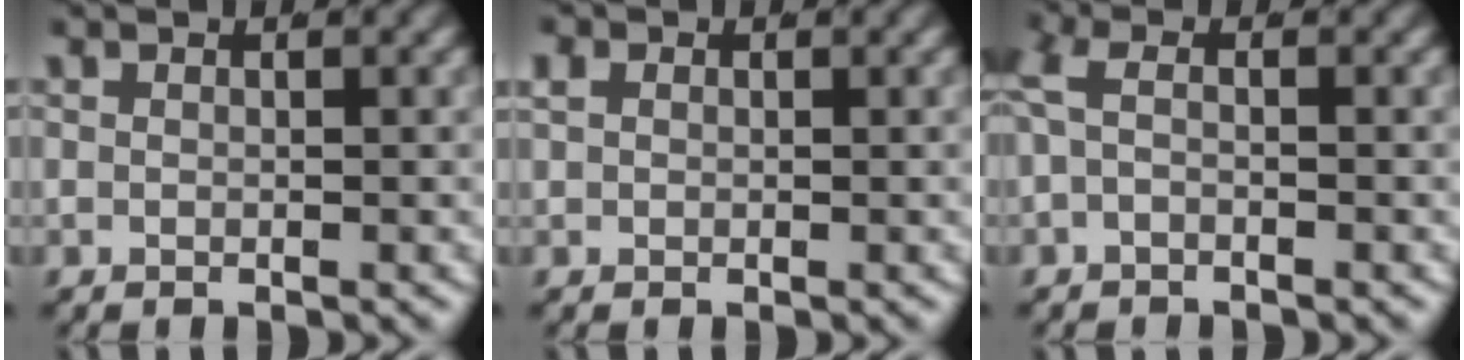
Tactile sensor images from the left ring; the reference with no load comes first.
{"total": 0.9, "force": [0.2, 0.8, 0.4], "torque": [-0.015, -0.005, 0.008]}
{"total": 1.4, "force": [-0.1, 0.5, 1.3], "torque": [-0.037, -0.001, -0.002]}